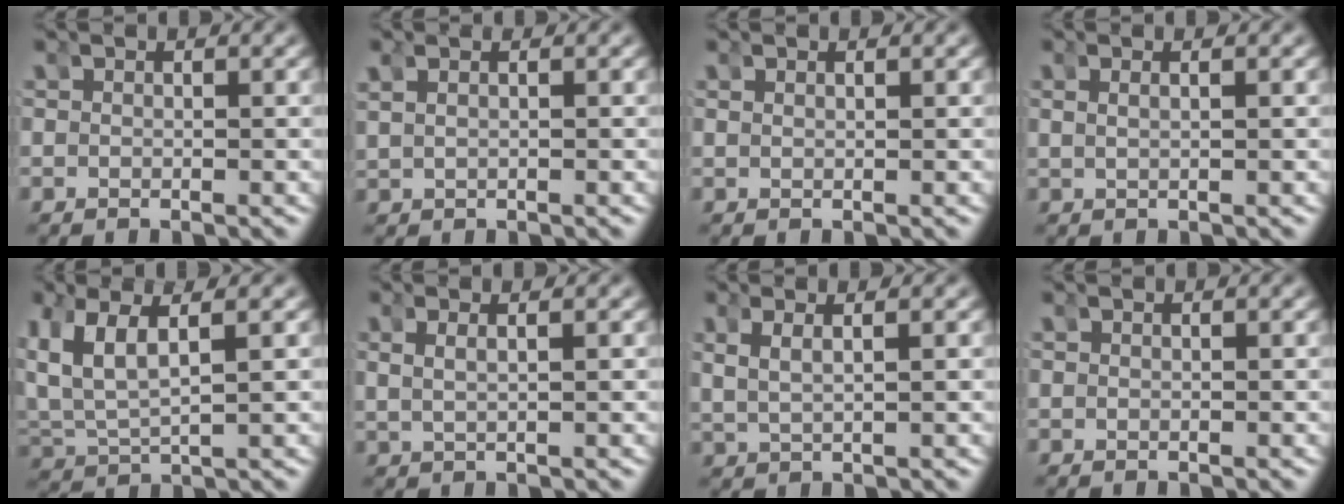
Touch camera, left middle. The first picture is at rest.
{"total": 1.3, "force": [0.7, 0.5, 1.0], "torque": [-0.024, 0.004, 0.021]}
{"total": 0.5, "force": [0.4, -0.3, 0.2], "torque": [-0.001, -0.003, 0.013]}
{"total": 1.0, "force": [0.4, -0.1, 0.9], "torque": [-0.016, -0.003, 0.014]}
{"total": 6.4, "force": [1.9, 4.2, 4.3], "torque": [-0.125, -0.015, 0.044]}
{"total": 1.7, "force": [0.7, 0.4, 1.5], "torque": [-0.030, -0.004, 0.022]}
{"total": 2.4, "force": [1.0, 1.1, 1.9], "torque": [-0.046, -0.005, 0.028]}
{"total": 0.0}